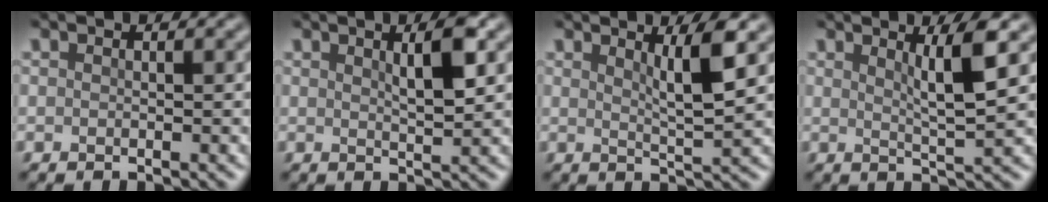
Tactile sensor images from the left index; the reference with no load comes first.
{"total": 3.2, "force": [1.3, 0.6, 2.8], "torque": [-0.041, 0.003, 0.021]}
{"total": 3.5, "force": [1.6, 0.5, 3.1], "torque": [-0.046, -0.004, 0.028]}
{"total": 3.9, "force": [1.6, 0.5, 3.5], "torque": [-0.057, -0.003, 0.028]}